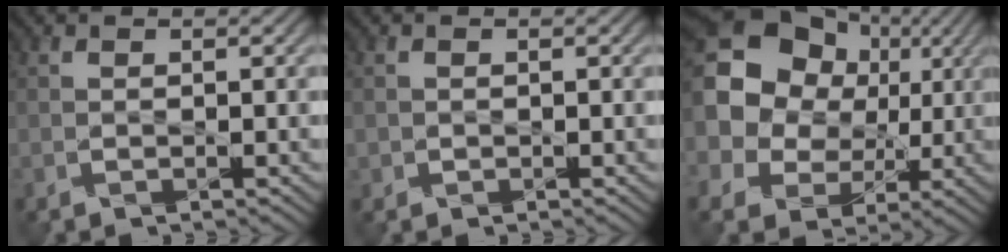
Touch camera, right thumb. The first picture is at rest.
{"total": 0.8, "force": [-0.1, 0.8, -0.1], "torque": [0.001, -0.005, -0.004]}
{"total": 17.1, "force": [3.7, 14.5, 8.3], "torque": [-0.248, 0.030, 0.073]}